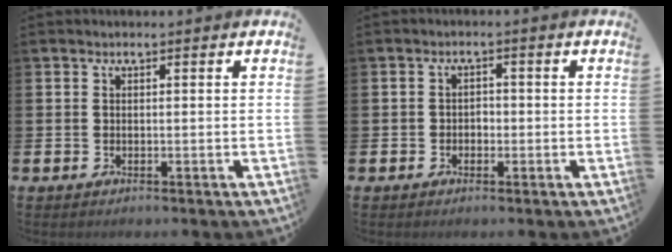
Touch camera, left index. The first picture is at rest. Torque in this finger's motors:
{"motor_torque": [-0.08, -0.04, -0.03, -0.01]}